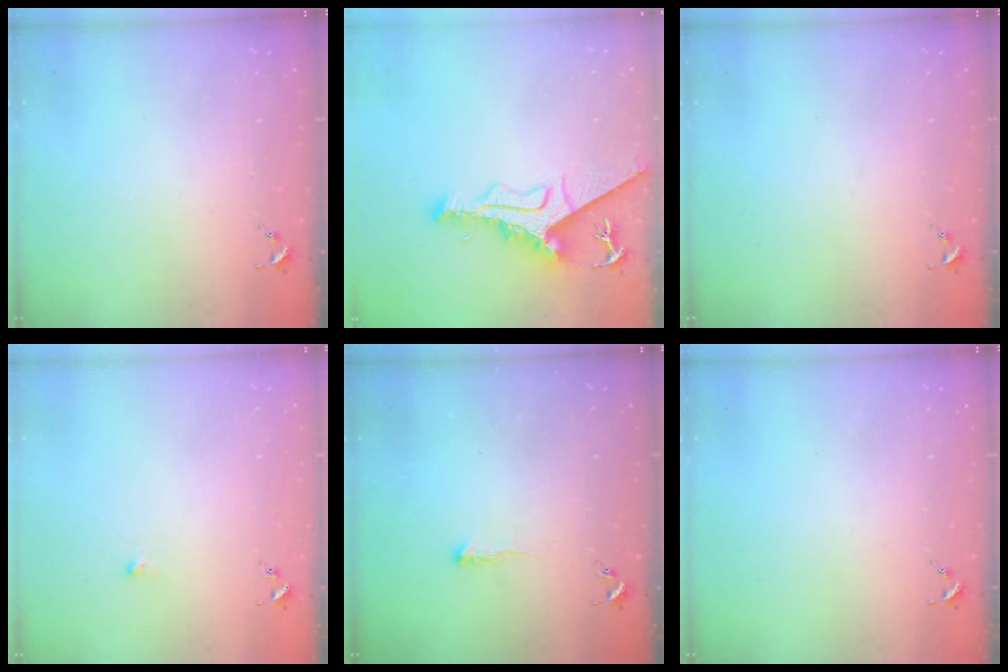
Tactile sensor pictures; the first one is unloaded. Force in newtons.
{"total": 11.9, "press": 11.9, "slide": 1.3}
{"total": 0.0}
{"total": 3.5, "press": 3.5, "slide": 0.6}
{"total": 2.5, "press": 2.5, "slide": 0.4}
{"total": 0.0}